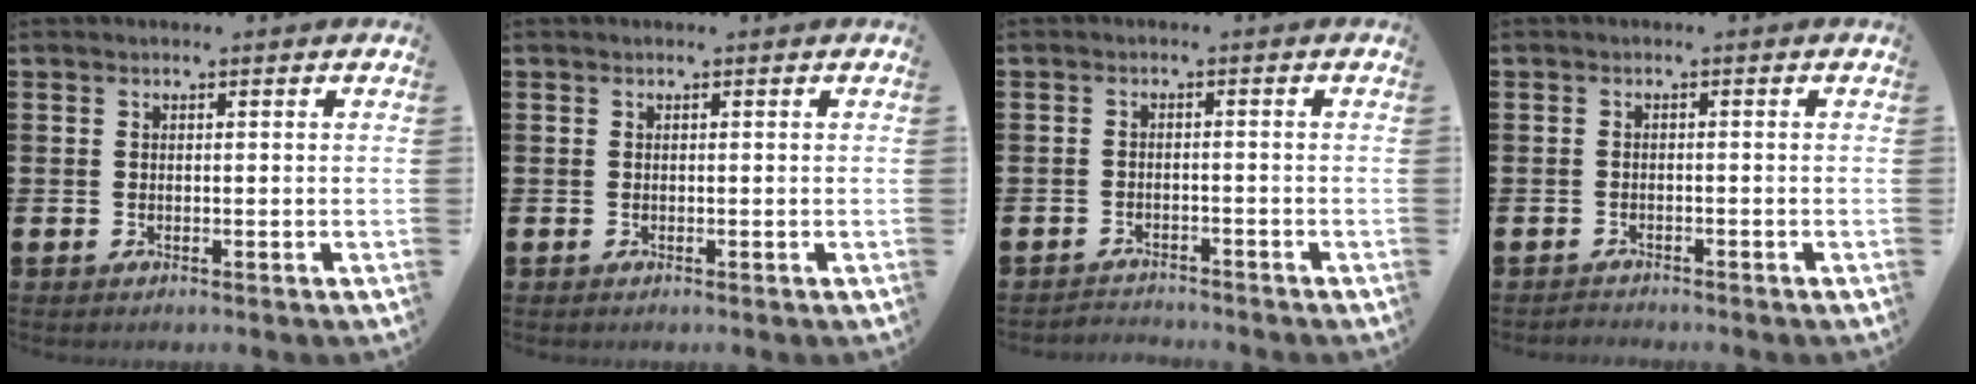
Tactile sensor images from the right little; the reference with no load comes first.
{"total": 0.0}
{"total": 1.6, "force": [-1.6, 0.0, -0.3], "torque": [0.000, 0.004, -0.036]}
{"total": 0.8, "force": [-0.8, 0.0, -0.1], "torque": [0.000, 0.001, -0.018]}